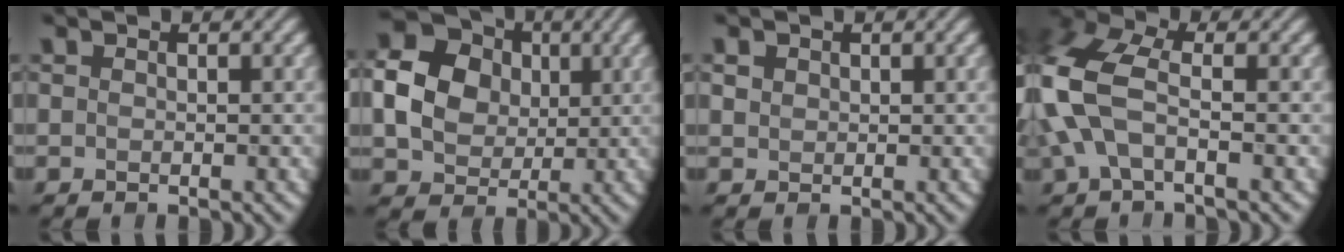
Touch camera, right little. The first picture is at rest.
{"total": 10.3, "force": [1.6, 8.9, 5.0], "torque": [-0.117, 0.028, 0.036]}
{"total": 1.0, "force": [0.3, 0.9, 0.3], "torque": [-0.006, -0.002, 0.012]}
{"total": 7.2, "force": [-0.6, 3.8, 6.1], "torque": [-0.163, 0.014, -0.024]}